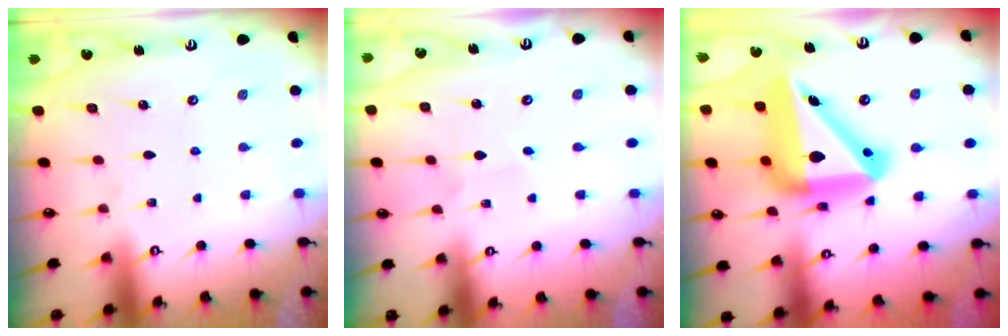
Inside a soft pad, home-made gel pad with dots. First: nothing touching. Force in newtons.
{"total": 1.6, "press": 1.6, "slide": 0.1}
{"total": 22.2, "press": 22.0, "slide": 3.0}